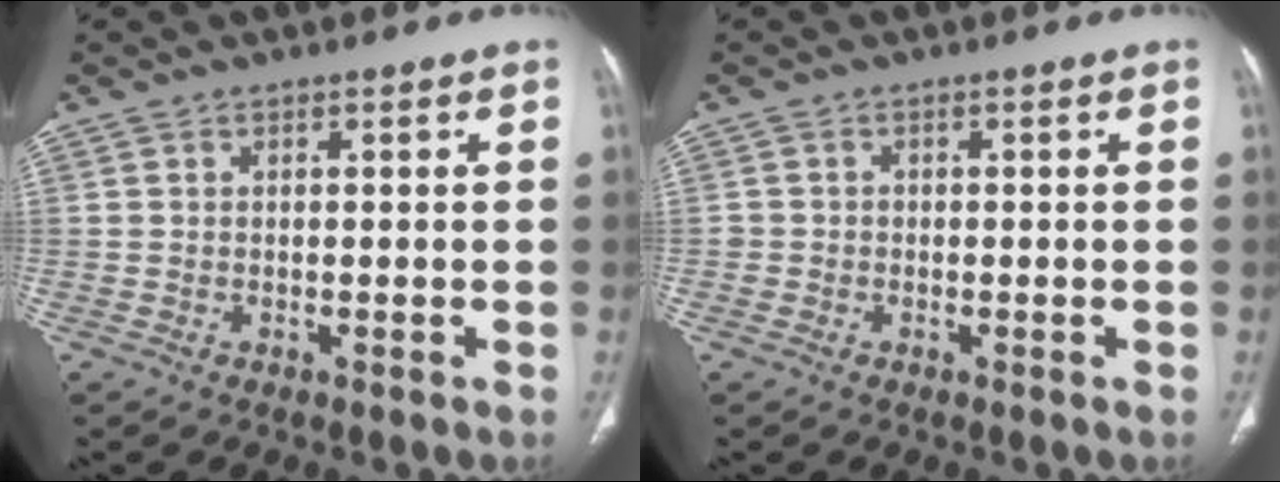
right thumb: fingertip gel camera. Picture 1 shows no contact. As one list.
[{"total": 1.3, "force": [-0.3, 1.2, 0.0], "torque": [0.009, 0.008, -0.008]}]